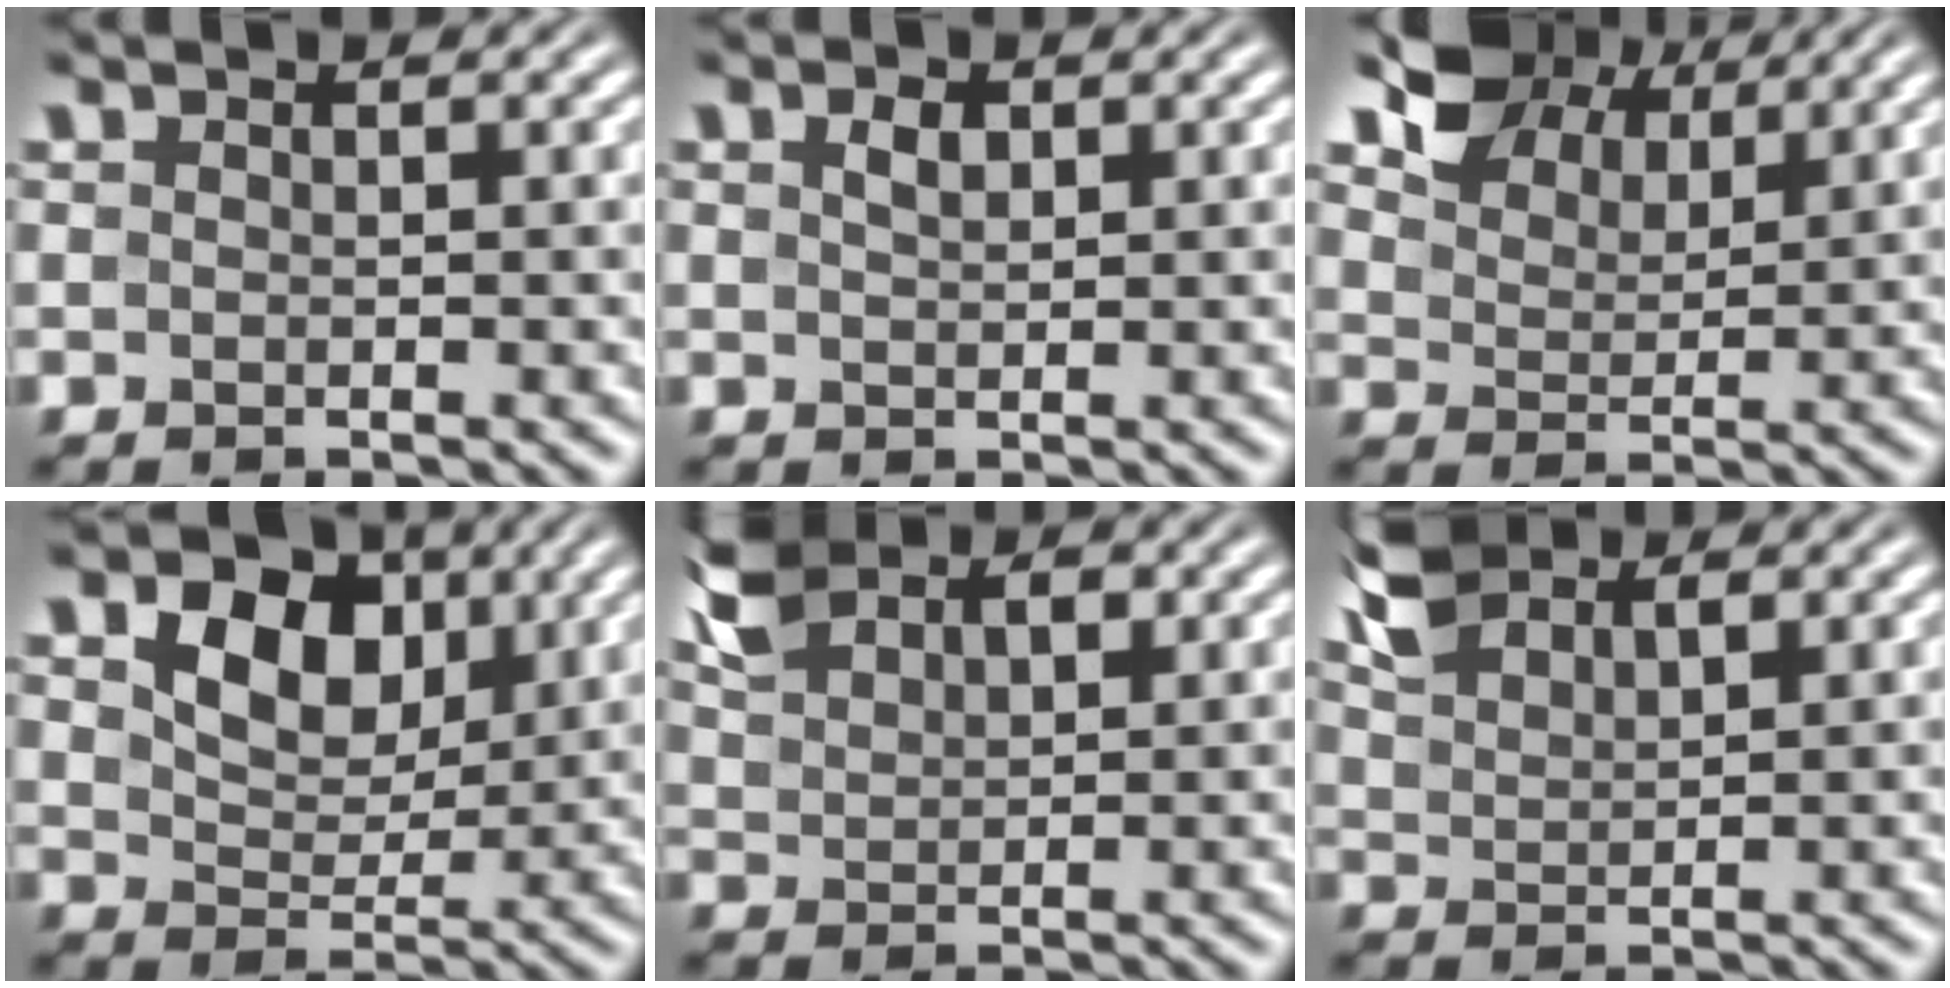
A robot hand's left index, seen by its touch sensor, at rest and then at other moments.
{"total": 1.4, "force": [0.7, 0.8, 0.9], "torque": [-0.018, 0.002, 0.013]}
{"total": 5.8, "force": [4.5, 2.9, 2.2], "torque": [-0.055, 0.012, 0.083]}
{"total": 6.9, "force": [2.7, 4.7, 4.3], "torque": [-0.090, -0.001, 0.033]}
{"total": 3.9, "force": [2.3, 2.3, 2.0], "torque": [-0.048, 0.005, 0.049]}
{"total": 3.6, "force": [2.8, 1.6, 1.6], "torque": [-0.045, 0.007, 0.060]}